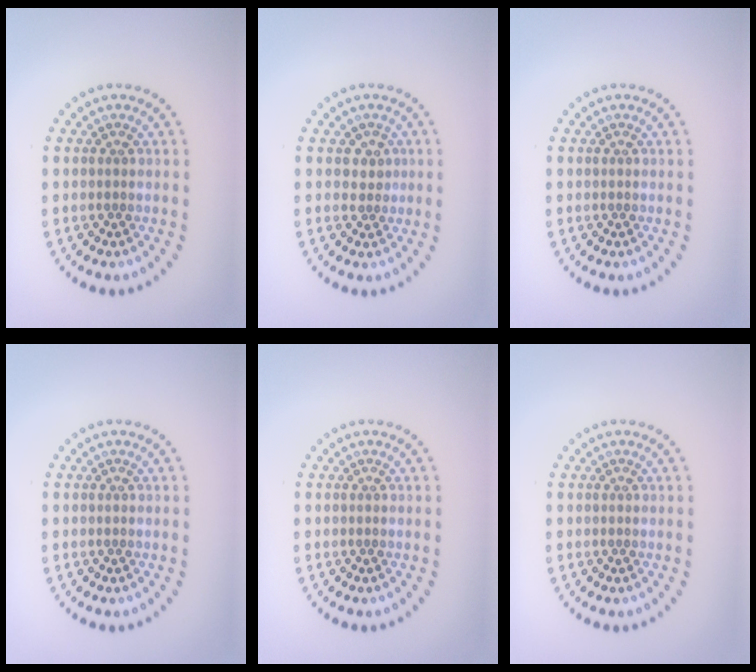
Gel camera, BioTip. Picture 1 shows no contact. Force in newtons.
{"total": 1.5, "press": 1.2, "slide": 0.9}
{"total": 0.0}
{"total": 0.0}
{"total": 0.0}
{"total": 0.0}